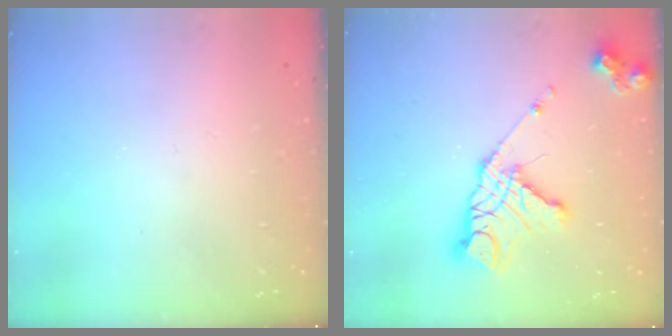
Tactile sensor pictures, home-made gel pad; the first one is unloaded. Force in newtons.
{"total": 15.5, "press": 15.4, "slide": 1.5}